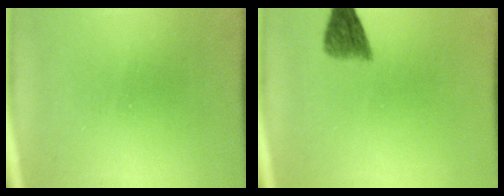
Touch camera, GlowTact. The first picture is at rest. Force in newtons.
{"total": 4.3}